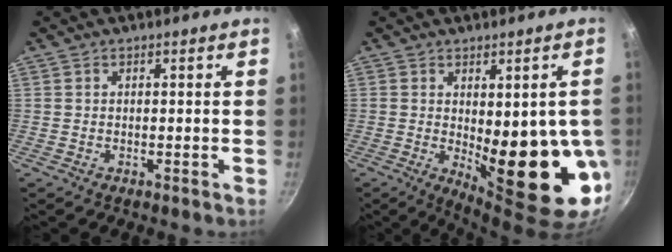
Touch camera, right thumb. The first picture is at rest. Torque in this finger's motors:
{"motor_torque": [-0.40, 1.80, 2.02, -0.16, 0.18]}